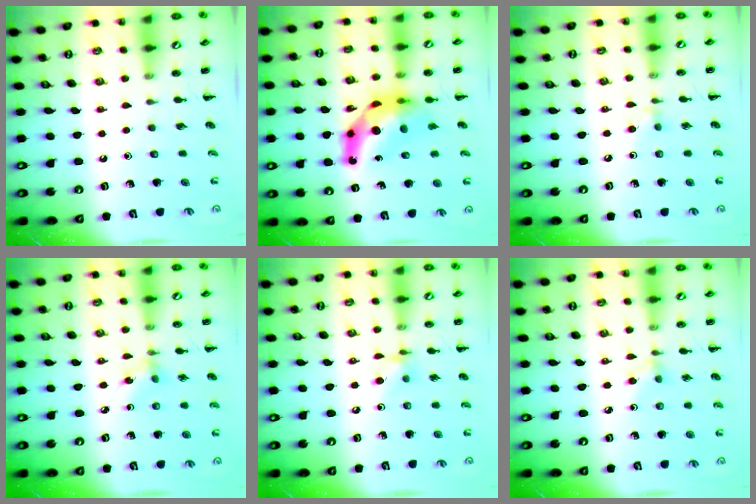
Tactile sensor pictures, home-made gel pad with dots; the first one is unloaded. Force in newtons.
{"total": 11.2, "press": 10.6, "slide": 3.4}
{"total": 2.6, "press": 2.4, "slide": 1.0}
{"total": 3.3, "press": 3.2, "slide": 0.8}
{"total": 5.9, "press": 5.8, "slide": 0.8}
{"total": 3.4, "press": 3.1, "slide": 1.3}